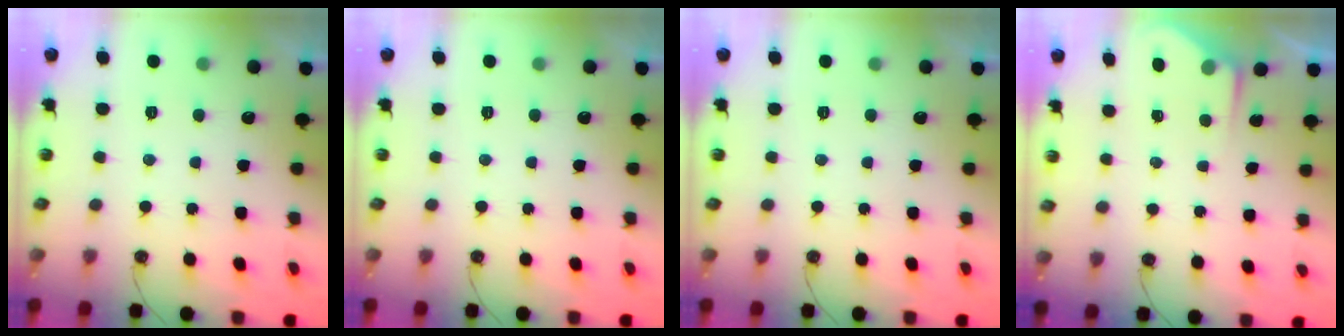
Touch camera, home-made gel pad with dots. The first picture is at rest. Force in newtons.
{"total": 0.0}
{"total": 0.0}
{"total": 2.8, "press": 2.8, "slide": 0.4}